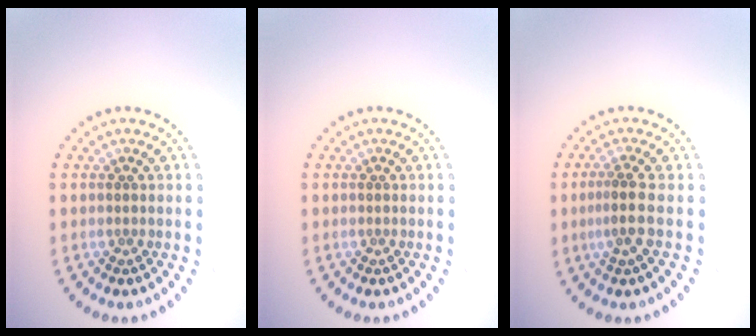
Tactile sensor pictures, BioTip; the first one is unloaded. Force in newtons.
{"total": 0.0}
{"total": 2.0, "press": 1.5, "slide": 1.3}